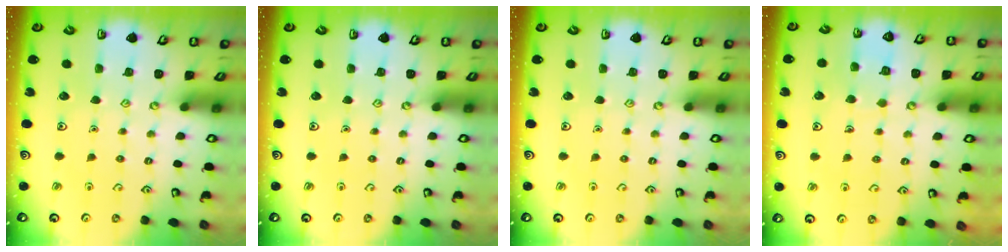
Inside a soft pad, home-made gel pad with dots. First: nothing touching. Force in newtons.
{"total": 0.0}
{"total": 0.0}
{"total": 6.5, "press": 6.5, "slide": 0.4}